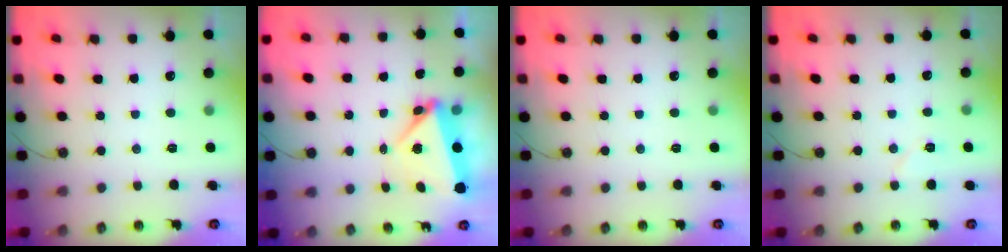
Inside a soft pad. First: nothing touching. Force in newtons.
{"total": 5.4, "press": 5.4, "slide": 0.4}
{"total": 0.0}
{"total": 4.8, "press": 4.8, "slide": 0.6}